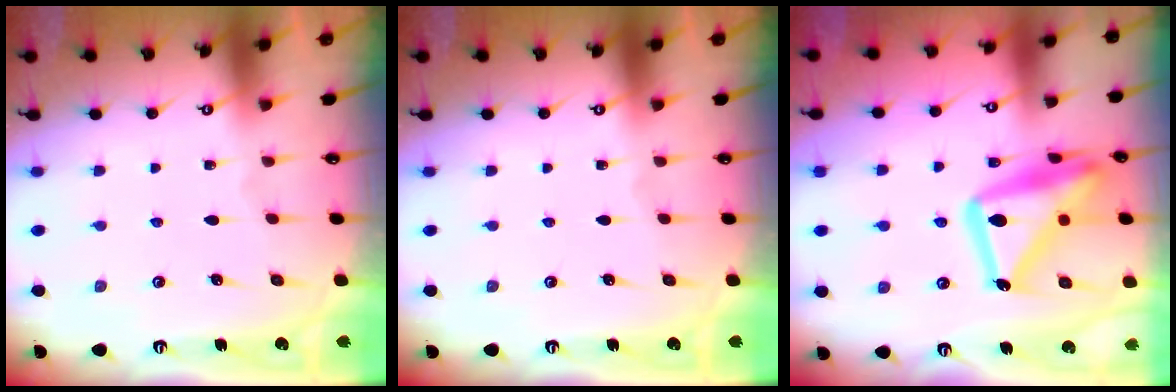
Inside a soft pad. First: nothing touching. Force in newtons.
{"total": 0.0}
{"total": 21.3, "press": 21.2, "slide": 1.5}